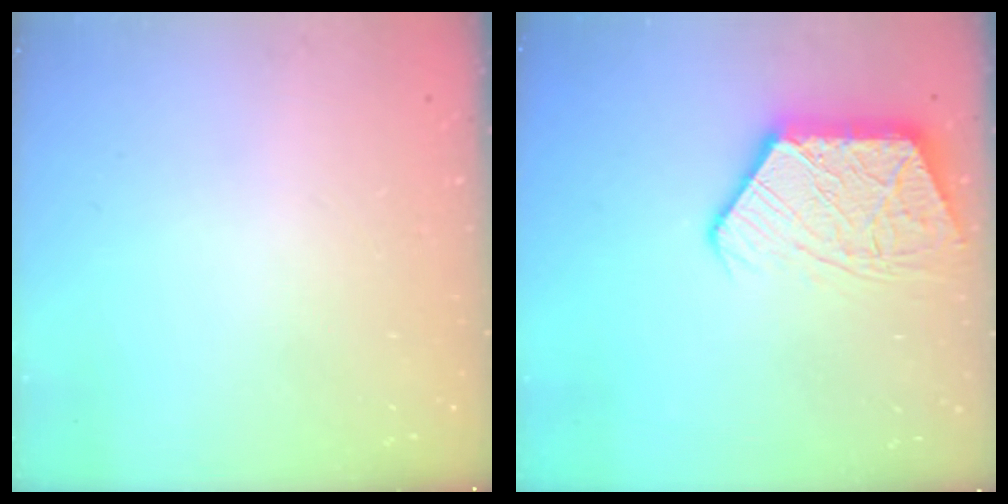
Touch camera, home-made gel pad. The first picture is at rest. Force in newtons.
{"total": 12.8, "press": 12.7, "slide": 1.2}